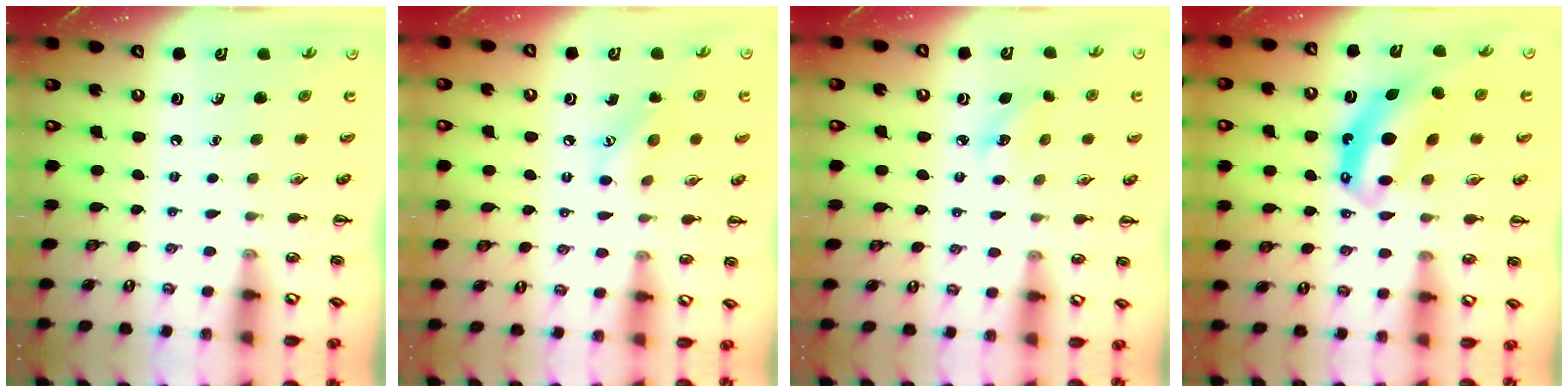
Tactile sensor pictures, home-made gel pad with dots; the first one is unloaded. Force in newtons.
{"total": 6.7, "press": 6.7, "slide": 0.7}
{"total": 5.2, "press": 5.0, "slide": 1.4}
{"total": 10.9, "press": 10.5, "slide": 3.0}